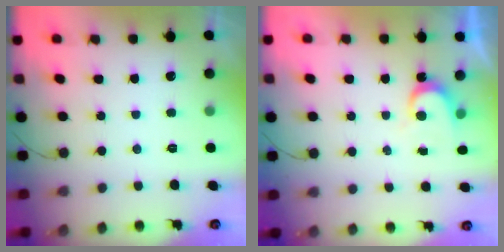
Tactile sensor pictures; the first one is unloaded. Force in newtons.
{"total": 3.4, "press": 3.3, "slide": 0.4}